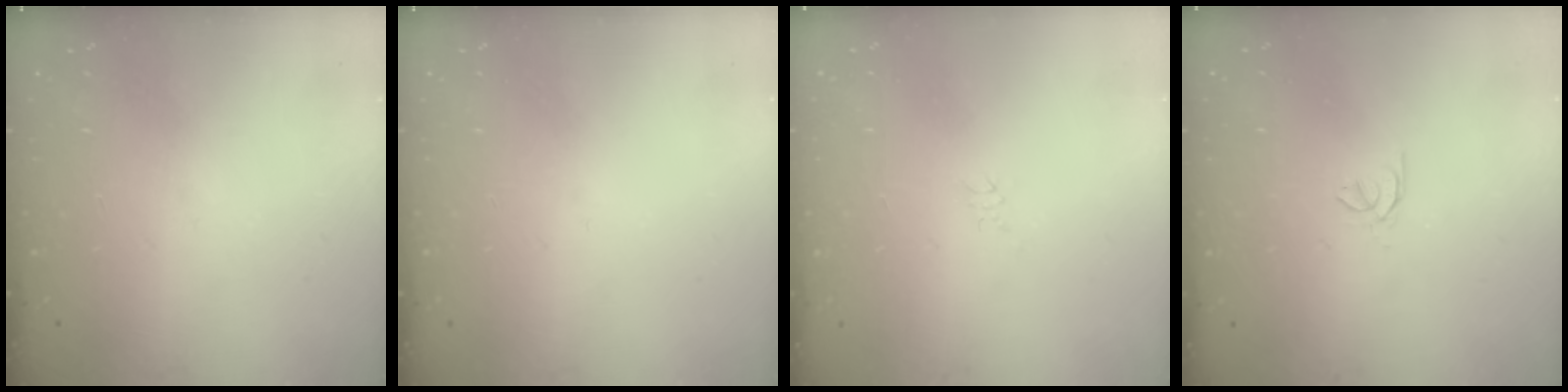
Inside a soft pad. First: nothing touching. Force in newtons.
{"total": 0.0}
{"total": 3.7, "press": 3.6, "slide": 0.7}
{"total": 0.5, "press": 0.4, "slide": 0.3}